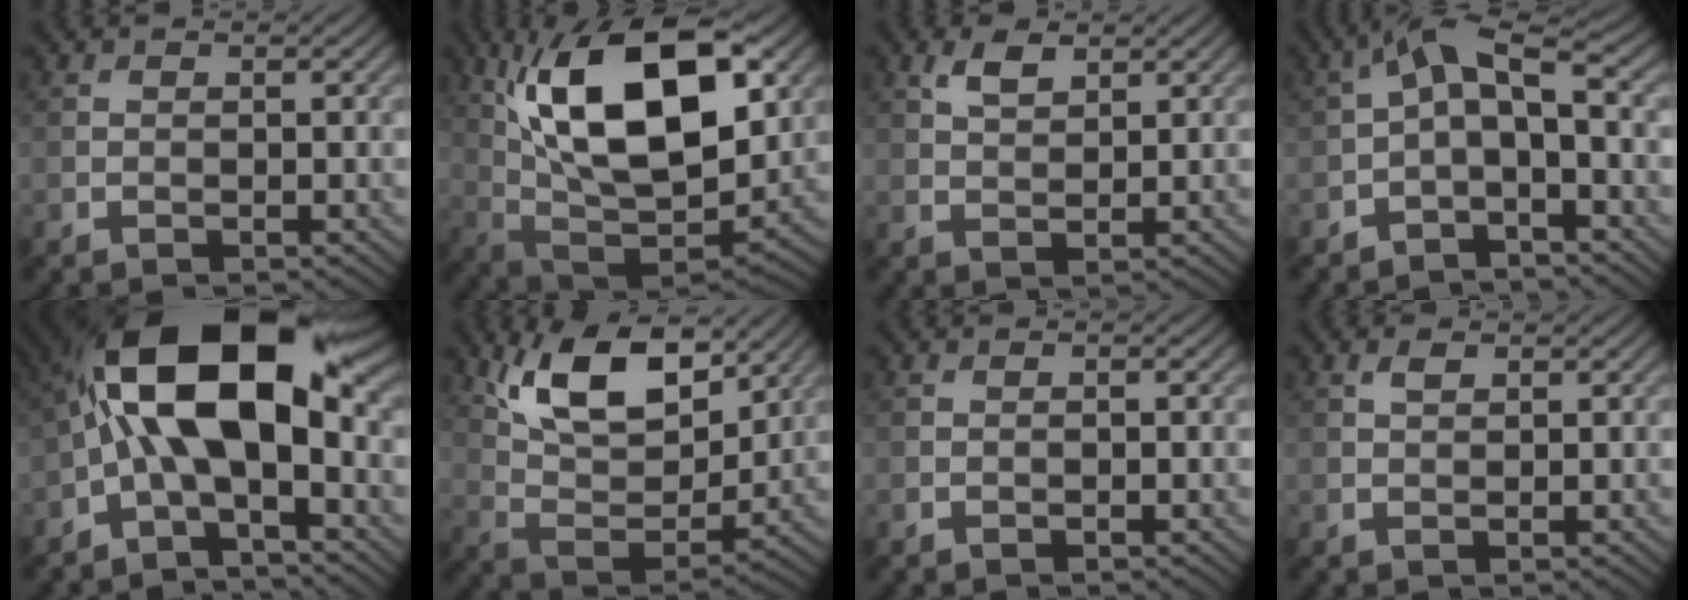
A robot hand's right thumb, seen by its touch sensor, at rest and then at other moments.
{"total": 18.5, "force": [6.0, 8.8, 15.1], "torque": [-0.279, 0.021, 0.098]}
{"total": 3.0, "force": [1.8, 1.4, 2.0], "torque": [-0.044, 0.001, 0.037]}
{"total": 5.6, "force": [-0.6, 2.4, 5.0], "torque": [-0.093, 0.015, -0.021]}
{"total": 16.4, "force": [1.1, 7.5, 14.5], "torque": [-0.256, 0.029, 0.001]}
{"total": 12.7, "force": [7.6, 5.6, 8.5], "torque": [-0.160, -0.007, 0.131]}
{"total": 0.0}
{"total": 1.2, "force": [0.7, 0.5, 0.8], "torque": [-0.019, 0.001, 0.015]}